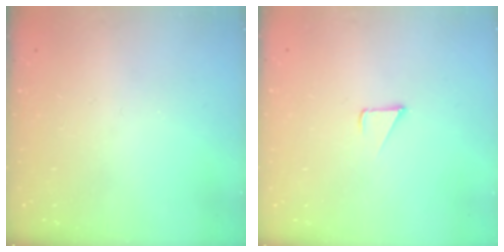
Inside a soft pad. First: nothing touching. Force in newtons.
{"total": 2.3, "press": 2.3, "slide": 0.2}